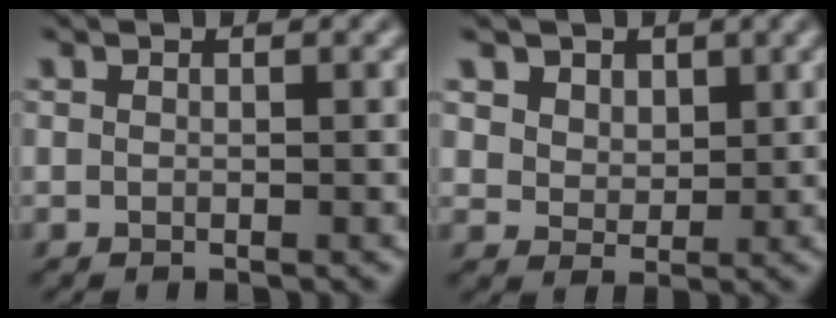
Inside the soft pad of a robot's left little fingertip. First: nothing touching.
{"total": 4.4, "force": [2.5, 3.2, 1.7], "torque": [-0.059, -0.010, 0.051]}